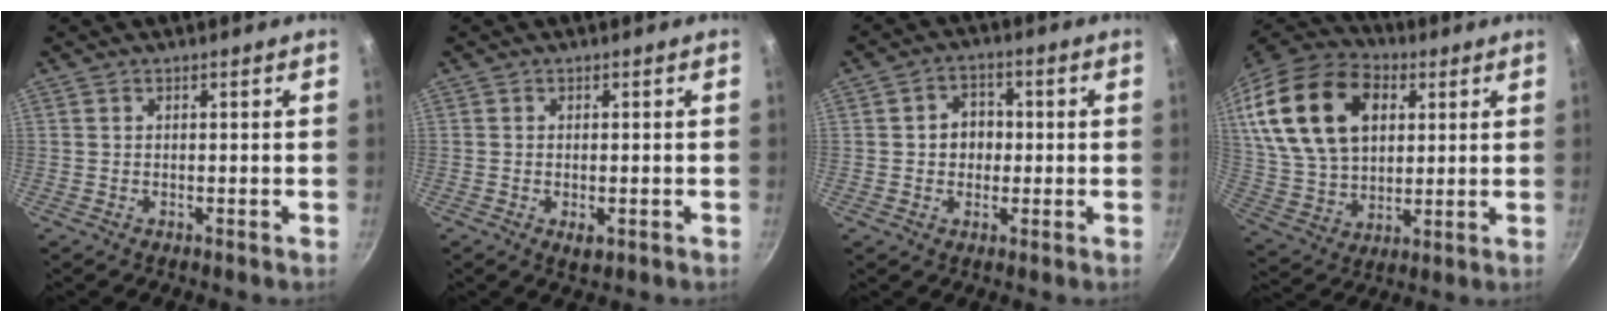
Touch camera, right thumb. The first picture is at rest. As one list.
[{"total": 2.3, "force": [-0.6, 1.2, 1.9], "torque": [-0.030, -0.007, -0.007]}, {"total": 5.6, "force": [0.0, 4.7, 3.0], "torque": [-0.015, 0.009, -0.005]}, {"total": 25.2, "force": [7.8, 16.5, 17.3], "torque": [-0.311, -0.002, 0.143]}]